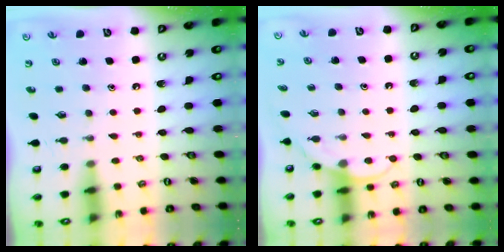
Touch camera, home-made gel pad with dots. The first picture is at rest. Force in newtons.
{"total": 6.5, "press": 6.5, "slide": 0.5}